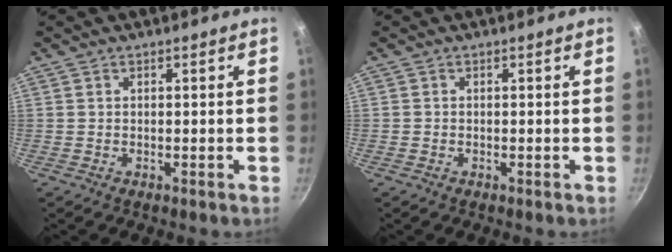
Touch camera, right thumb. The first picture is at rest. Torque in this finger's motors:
{"motor_torque": [-0.58, -0.31, 0.25, -0.04, 0.02]}